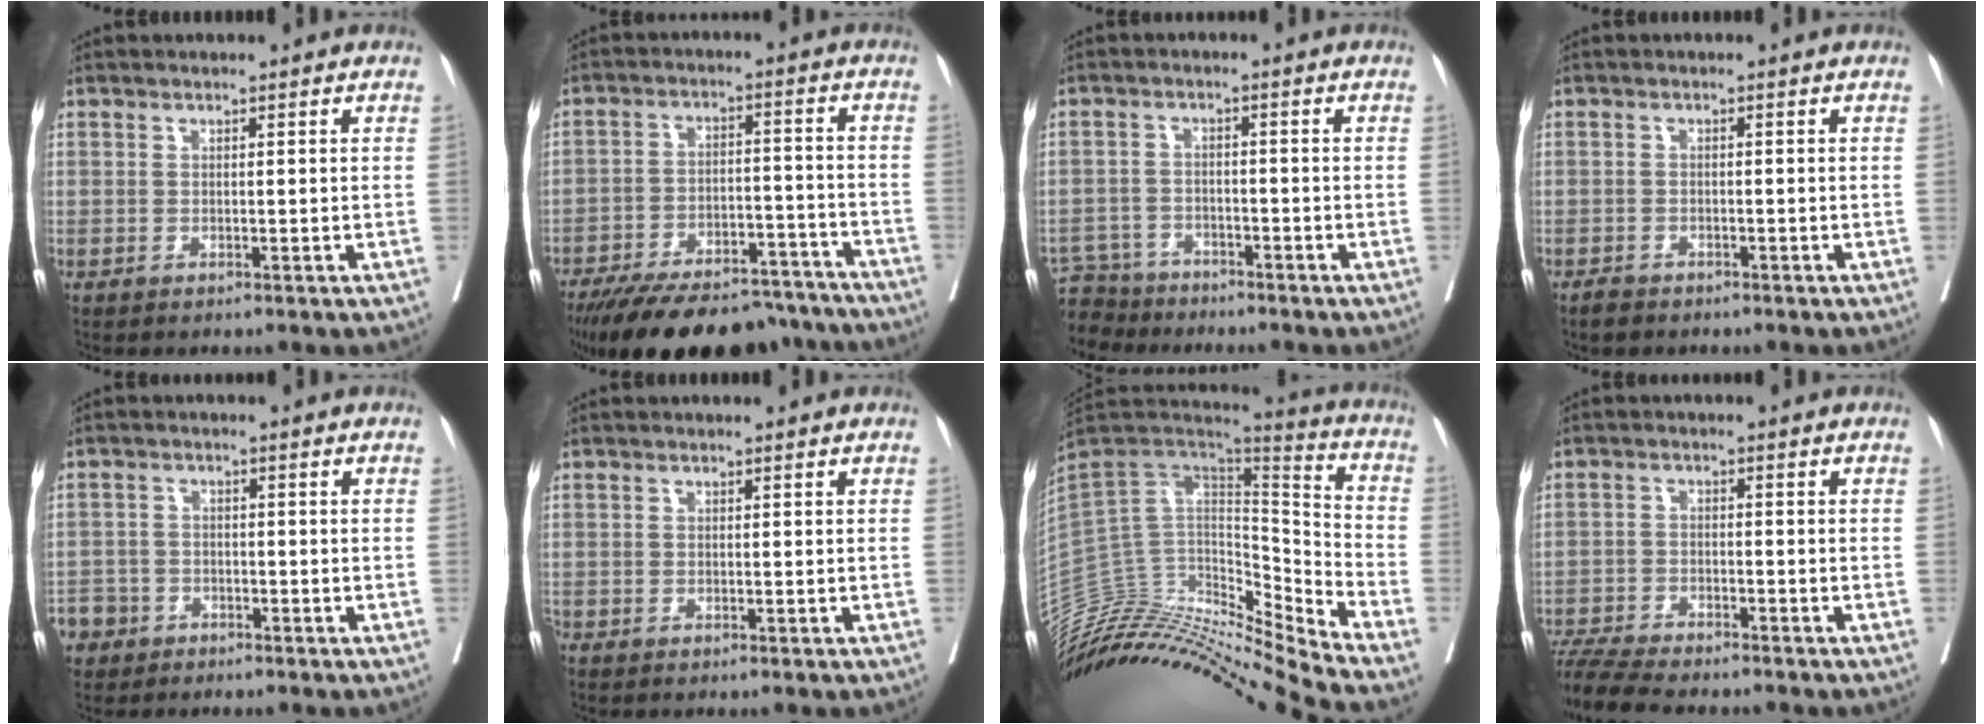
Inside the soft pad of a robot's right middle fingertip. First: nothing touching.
{"total": 22.7, "force": [-19.5, 7.1, 9.4], "torque": [-0.150, -0.008, -0.277]}
{"total": 6.0, "force": [-5.6, 1.9, -0.7], "torque": [0.020, 0.000, -0.103]}
{"total": 1.7, "force": [-1.4, 0.8, 0.4], "torque": [-0.012, 0.000, -0.021]}
{"total": 4.9, "force": [-3.3, 3.6, -0.1], "torque": [0.000, 0.008, -0.063]}
{"total": 0.0}
{"total": 24.3, "force": [-23.1, 1.4, 7.6], "torque": [-0.135, 0.033, -0.375]}
{"total": 10.8, "force": [-9.8, 1.0, 4.3], "torque": [-0.072, -0.011, -0.159]}